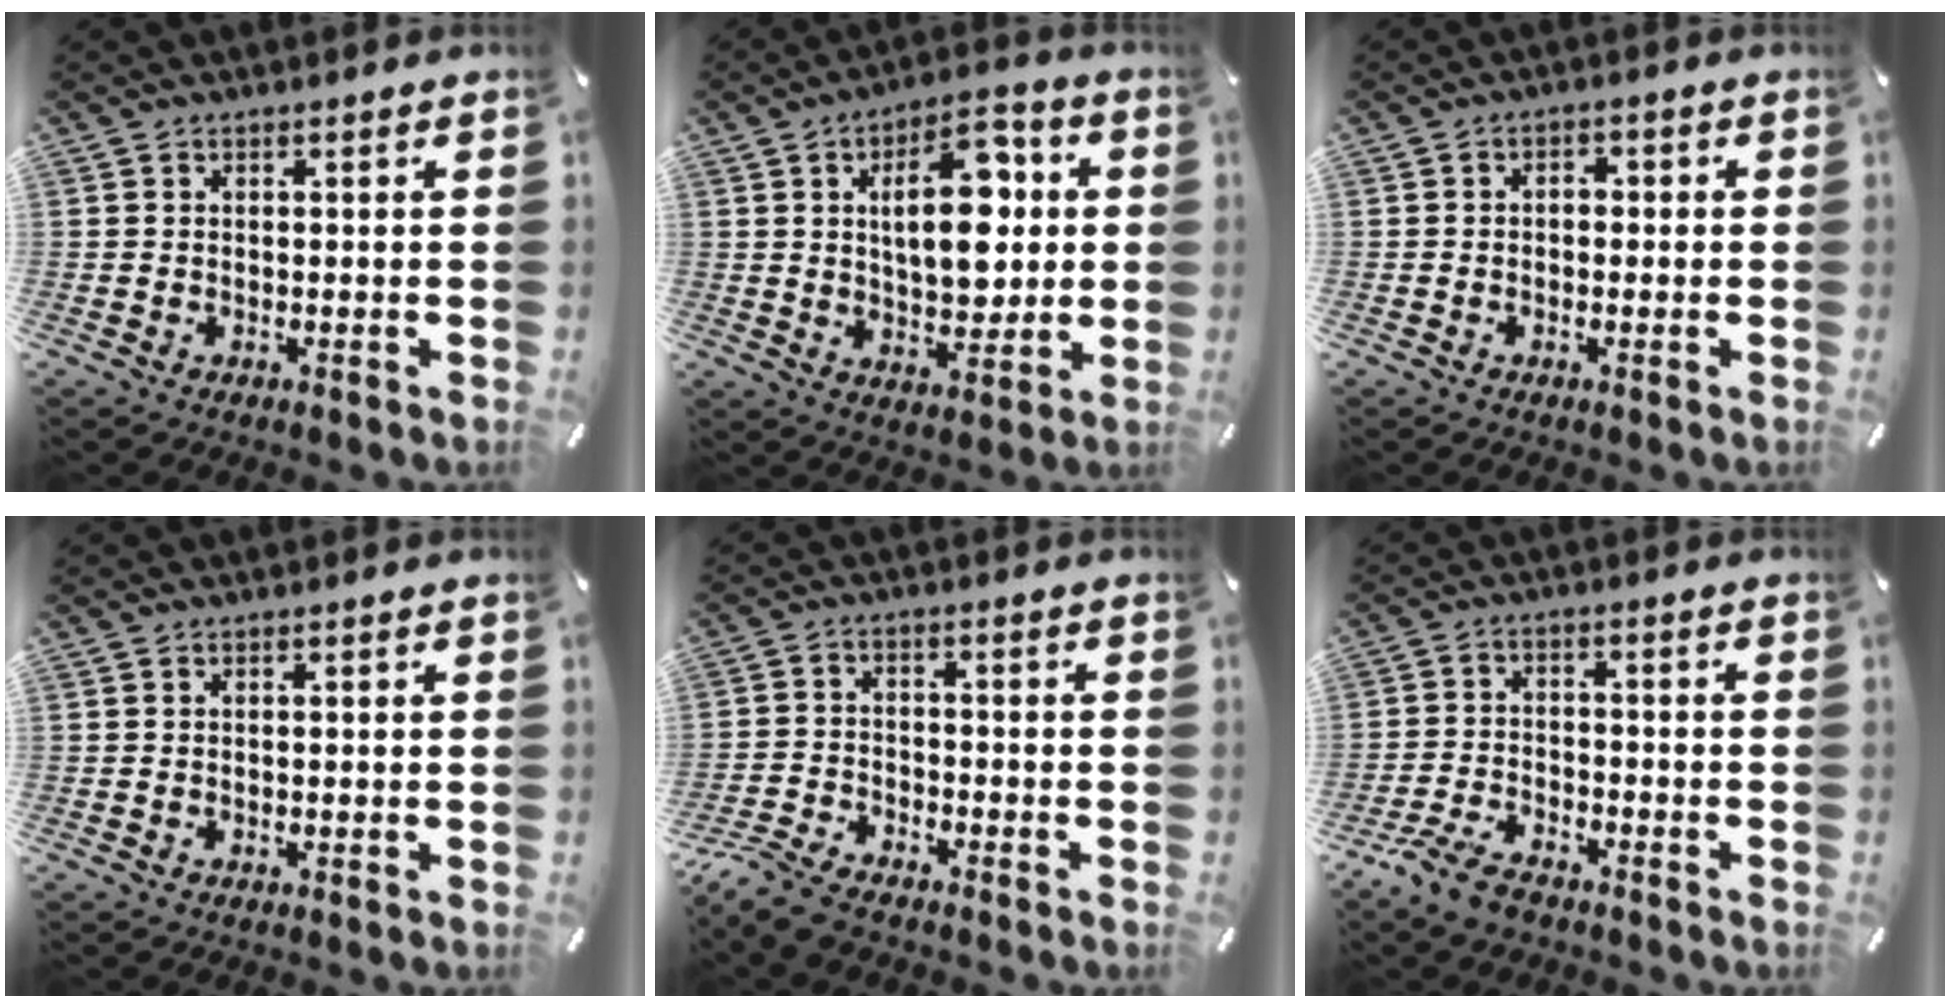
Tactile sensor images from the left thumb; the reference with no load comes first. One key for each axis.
{"total": 16.0, "fx": 3.2, "fy": 9.1, "fz": 12.7, "tx": -0.189, "ty": -0.001, "tz": 0.050}
{"total": 2.4, "fx": -0.9, "fy": 1.7, "fz": 1.4, "tx": -0.026, "ty": 0.011, "tz": -0.021}
{"total": 0.0}
{"total": 7.2, "fx": -6.4, "fy": 2.1, "fz": 2.5, "tx": -0.062, "ty": 0.021, "tz": -0.128}
{"total": 6.7, "fx": -5.4, "fy": 2.4, "fz": 3.2, "tx": -0.078, "ty": 0.016, "tz": -0.107}